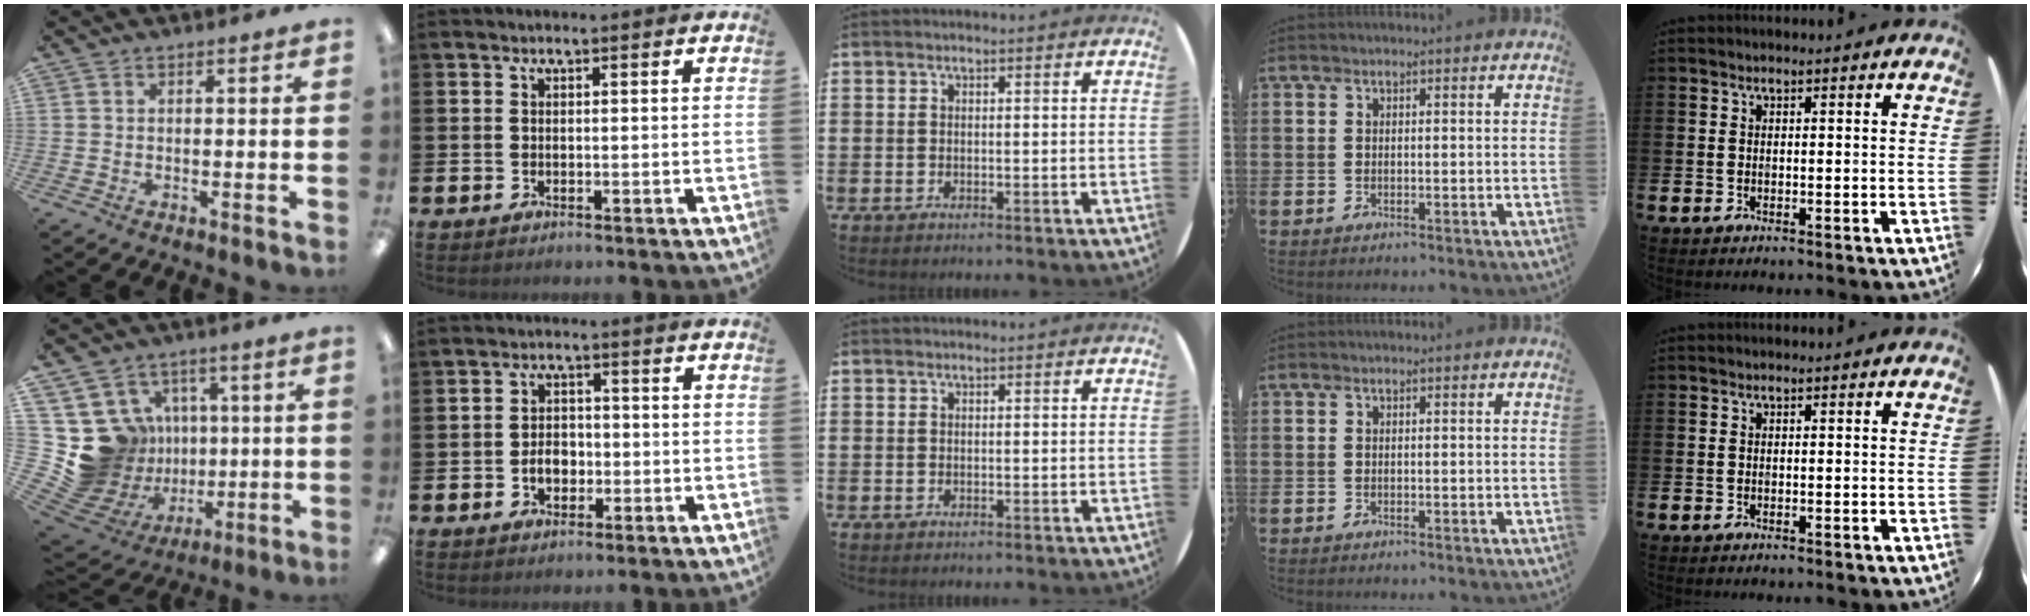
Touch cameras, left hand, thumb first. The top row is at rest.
{"thumb": {"total": 17.1, "force": [2.6, 16.5, 3.7], "torque": [-0.086, -0.030, 0.100]}, "index": {"total": 3.4, "force": [-1.0, 2.5, 2.1], "torque": [-0.022, -0.004, -0.025]}}